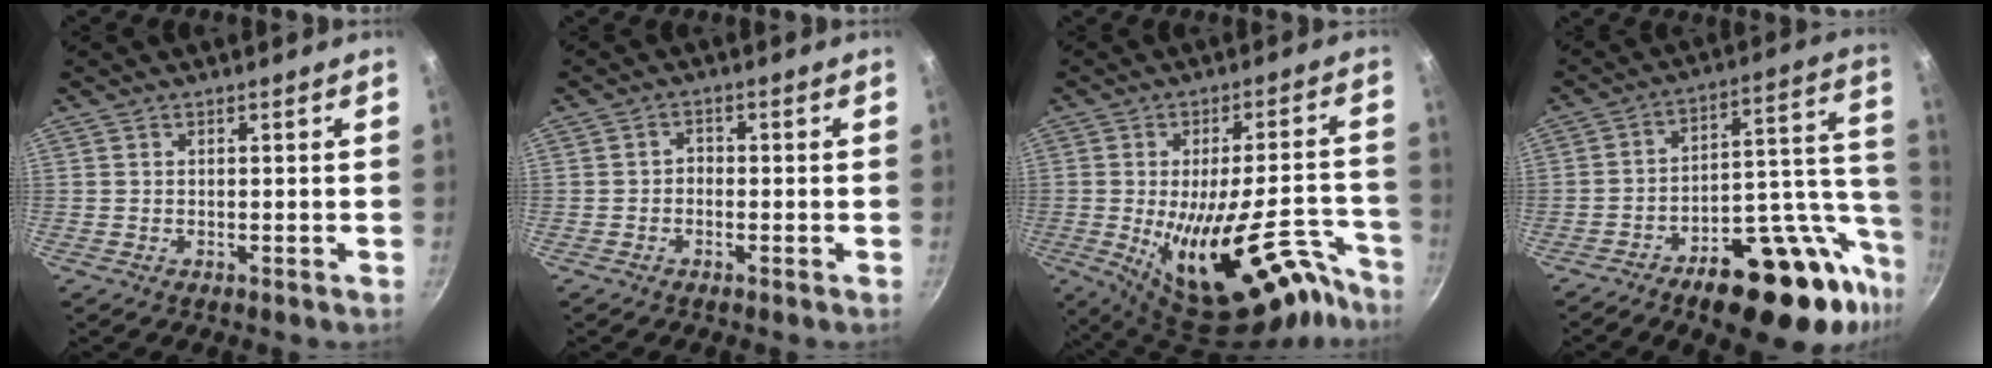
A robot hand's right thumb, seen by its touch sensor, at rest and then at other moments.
{"total": 1.6, "force": [-0.7, 1.2, 0.7], "torque": [-0.004, 0.011, -0.015]}
{"total": 24.4, "force": [-12.8, 10.0, 18.1], "torque": [-0.197, 0.046, -0.179]}
{"total": 24.4, "force": [-12.6, 10.7, 17.9], "torque": [-0.186, 0.083, -0.177]}